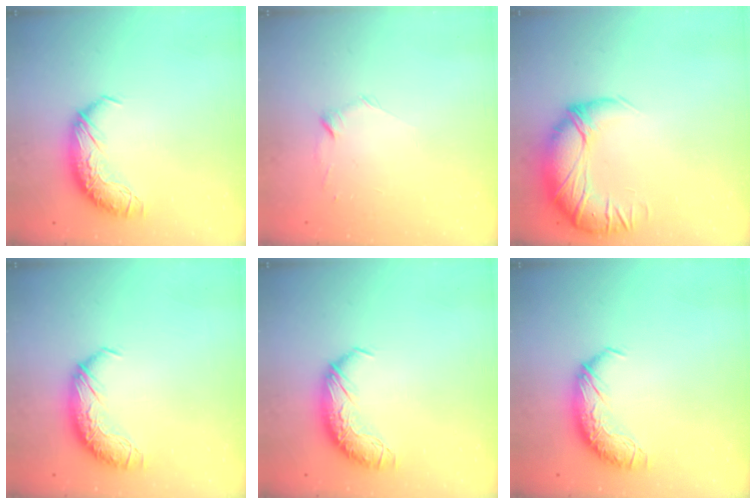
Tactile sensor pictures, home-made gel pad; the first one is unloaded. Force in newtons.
{"total": 7.5, "press": 7.4, "slide": 0.7}
{"total": 2.5, "press": 0.4, "slide": 2.5}
{"total": 0.0}
{"total": 0.0}
{"total": 0.0}